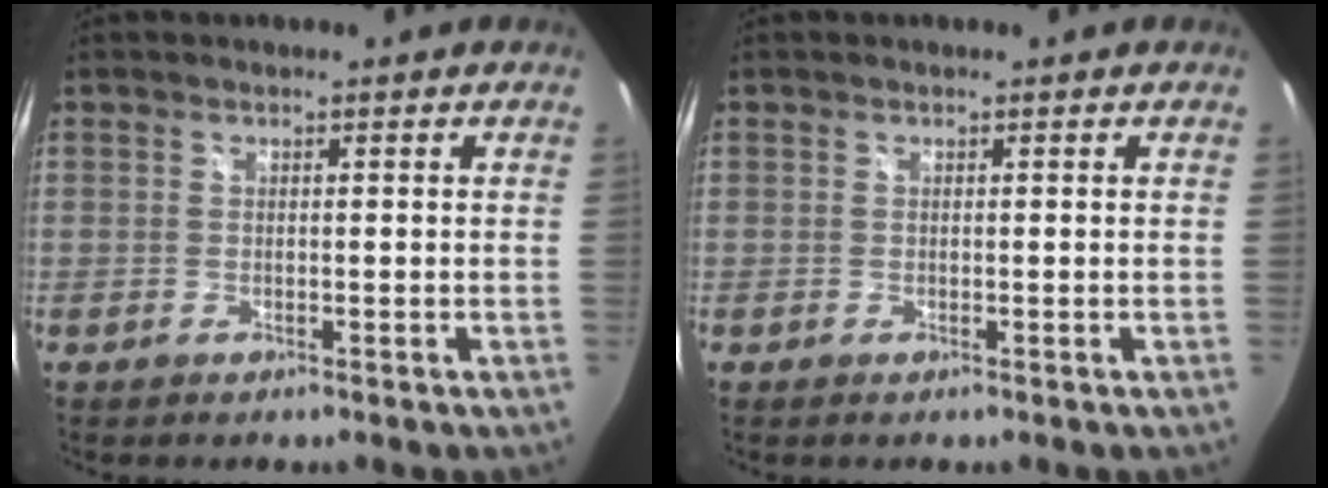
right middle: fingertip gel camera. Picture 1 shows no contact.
{"total": 0.0}